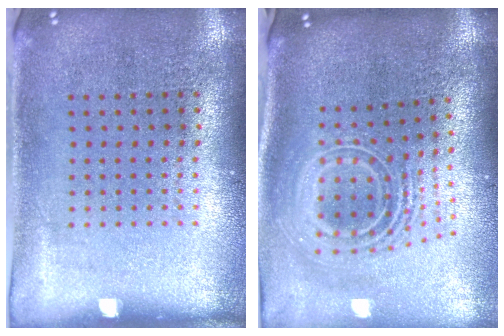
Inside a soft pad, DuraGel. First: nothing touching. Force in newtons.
{"total": 2.6, "press": 1.8, "slide": 1.9}